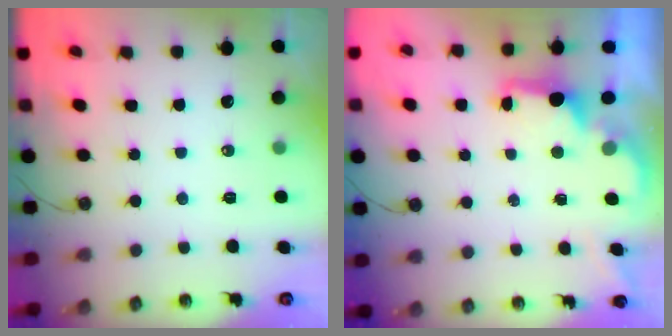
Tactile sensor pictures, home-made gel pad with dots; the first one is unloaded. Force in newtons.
{"total": 2.1, "press": 1.9, "slide": 0.8}